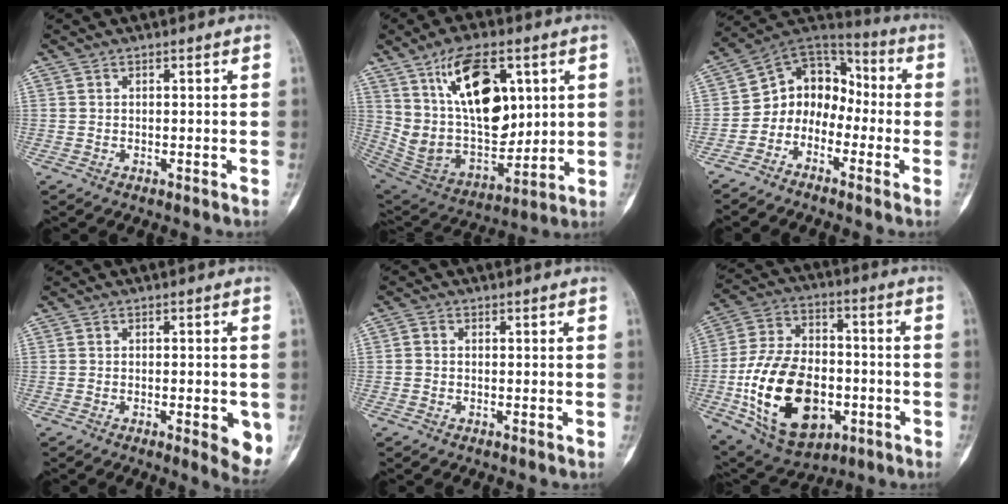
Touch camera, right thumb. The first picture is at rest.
{"total": 21.9, "force": [7.5, 12.0, 16.7], "torque": [-0.252, -0.042, 0.151]}
{"total": 10.4, "force": [-3.5, 8.5, 5.0], "torque": [-0.040, 0.078, -0.083]}
{"total": 6.5, "force": [-1.7, 2.1, 5.9], "torque": [-0.063, -0.010, -0.016]}
{"total": 1.0, "force": [-0.2, 0.8, 0.6], "torque": [-0.009, 0.001, -0.006]}
{"total": 22.8, "force": [-5.6, 14.4, 16.7], "torque": [-0.281, 0.022, -0.077]}